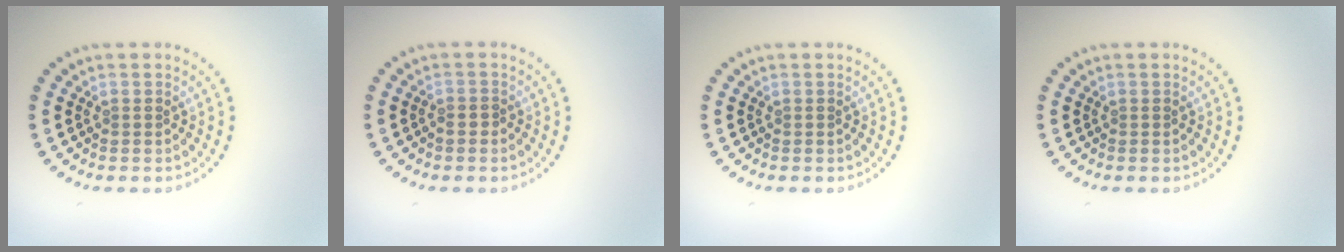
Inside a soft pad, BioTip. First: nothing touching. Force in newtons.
{"total": 0.5, "press": 0.4, "slide": 0.4}
{"total": 0.0}
{"total": 0.0}